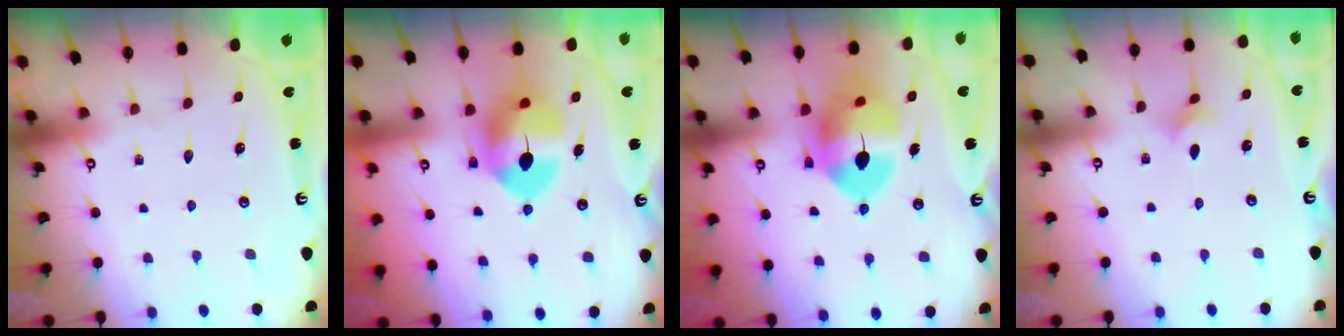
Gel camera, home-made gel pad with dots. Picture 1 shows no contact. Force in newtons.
{"total": 10.8, "press": 10.6, "slide": 1.9}
{"total": 13.1, "press": 12.9, "slide": 2.1}
{"total": 1.8, "press": 1.7, "slide": 0.5}